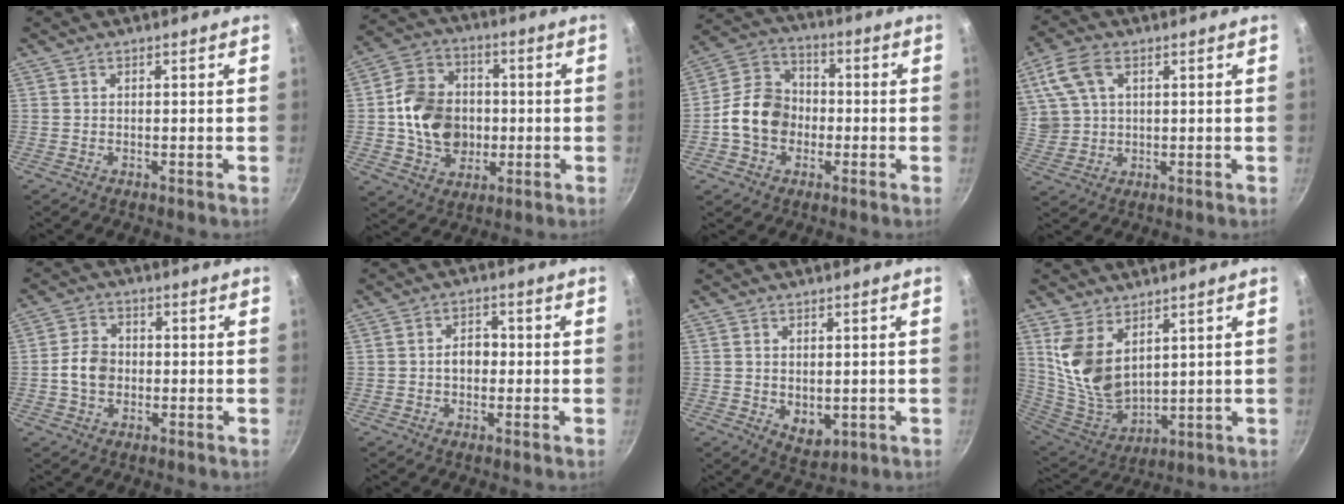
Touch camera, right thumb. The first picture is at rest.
{"total": 15.0, "force": [-0.4, 12.2, 8.8], "torque": [-0.125, 0.024, -0.005]}
{"total": 12.0, "force": [-2.1, 9.7, 6.8], "torque": [-0.092, 0.031, -0.056]}
{"total": 9.6, "force": [3.6, 6.4, 6.2], "torque": [-0.114, -0.005, 0.075]}
{"total": 6.1, "force": [-0.9, 4.8, 3.6], "torque": [-0.048, 0.018, -0.024]}
{"total": 4.2, "force": [-0.4, 3.1, 2.9], "torque": [-0.020, 0.015, -0.009]}
{"total": 5.2, "force": [-0.3, 3.6, 3.8], "torque": [-0.051, -0.015, 0.004]}
{"total": 12.4, "force": [5.4, 7.3, 8.5], "torque": [-0.156, -0.054, 0.123]}